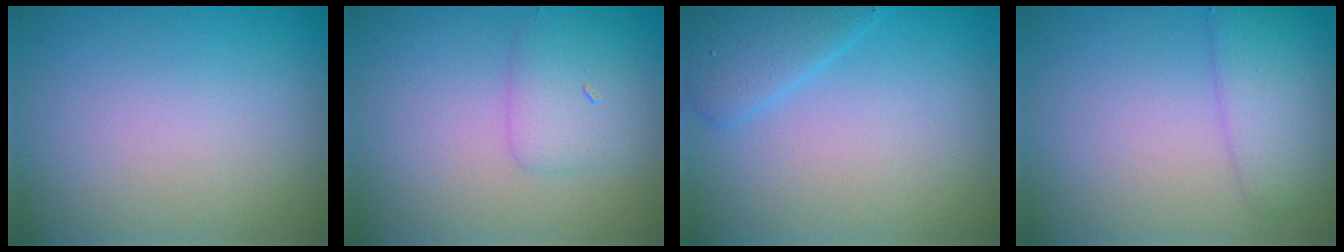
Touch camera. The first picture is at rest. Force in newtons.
{"total": 2.3, "press": 2.3, "slide": 0.1}
{"total": 2.9, "press": 2.9, "slide": 0.2}
{"total": 2.9, "press": 2.9, "slide": 0.1}